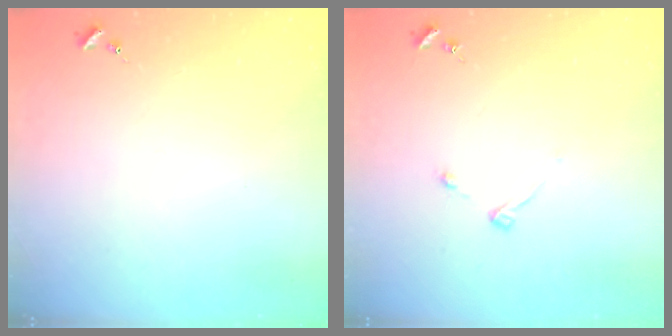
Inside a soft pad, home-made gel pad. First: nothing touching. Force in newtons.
{"total": 3.9, "press": 3.8, "slide": 0.6}